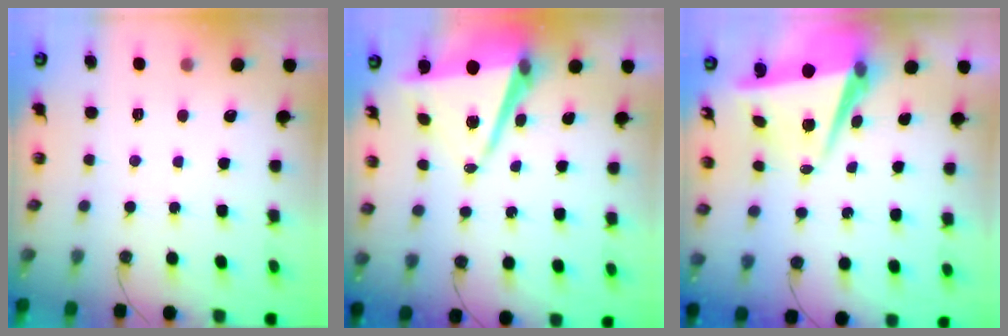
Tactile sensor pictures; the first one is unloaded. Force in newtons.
{"total": 10.4, "press": 9.9, "slide": 3.4}
{"total": 7.8, "press": 7.6, "slide": 1.8}